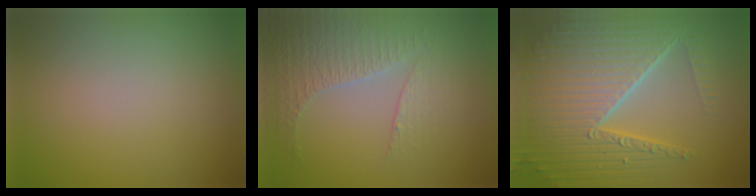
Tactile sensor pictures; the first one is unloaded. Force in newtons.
{"total": 4.3, "press": 3.1, "slide": 2.9}
{"total": 10.1, "press": 6.4, "slide": 7.8}